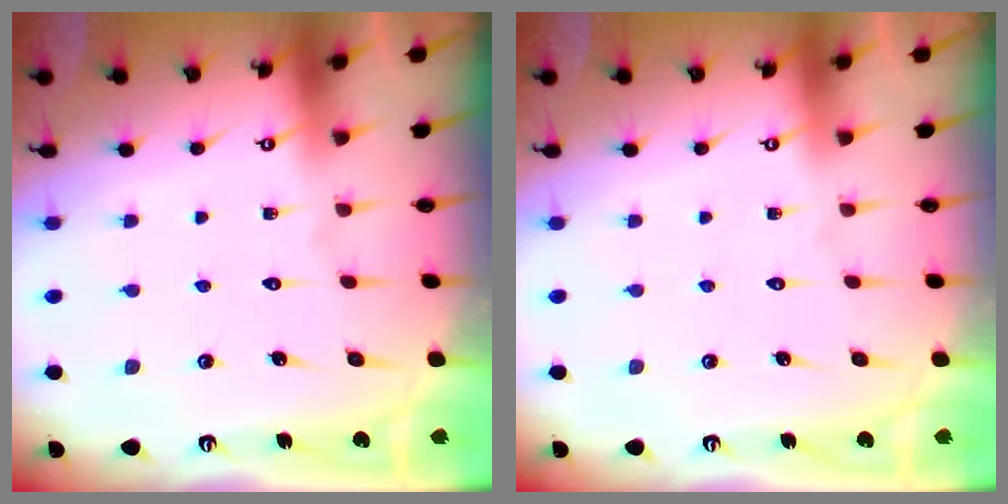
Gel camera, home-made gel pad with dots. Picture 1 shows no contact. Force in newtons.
{"total": 0.0}